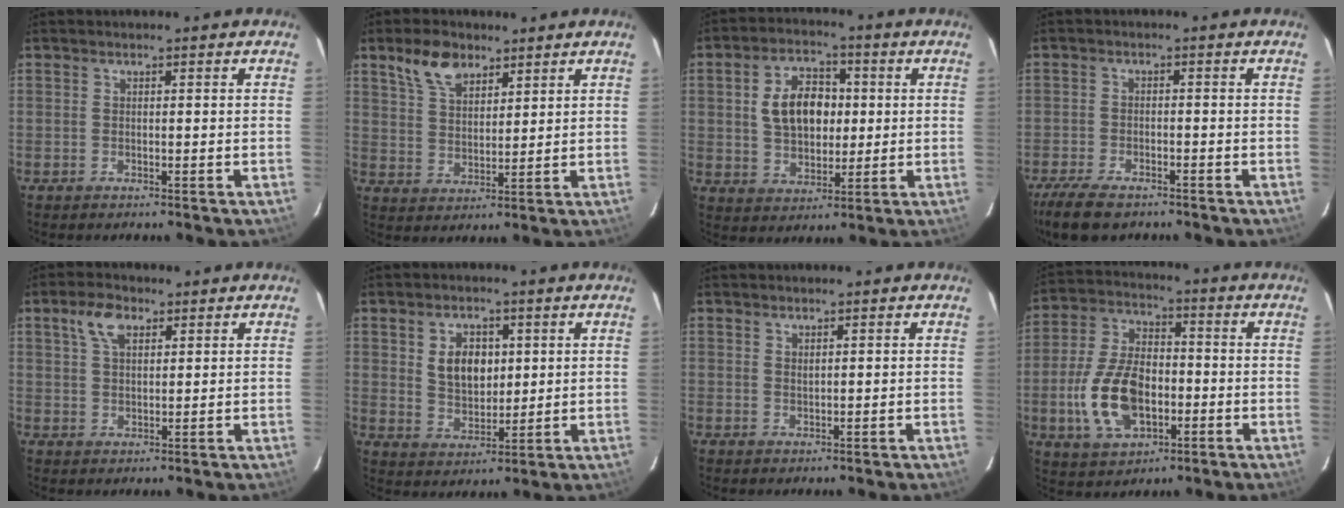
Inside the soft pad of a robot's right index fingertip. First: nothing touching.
{"total": 7.8, "force": [5.1, 4.0, 4.3], "torque": [-0.078, 0.015, 0.100]}
{"total": 10.7, "force": [1.4, 7.1, 7.9], "torque": [-0.147, 0.023, 0.032]}
{"total": 8.3, "force": [-6.5, 2.9, 4.2], "torque": [-0.115, -0.021, -0.120]}
{"total": 5.5, "force": [2.8, 3.0, 3.7], "torque": [-0.069, 0.015, 0.052]}
{"total": 7.7, "force": [2.1, 5.1, 5.3], "torque": [-0.091, 0.007, 0.047]}
{"total": 0.9, "force": [0.6, 0.5, 0.5], "torque": [-0.007, 0.002, 0.013]}
{"total": 14.9, "force": [-3.7, 8.8, 11.5], "torque": [-0.240, 0.007, -0.057]}